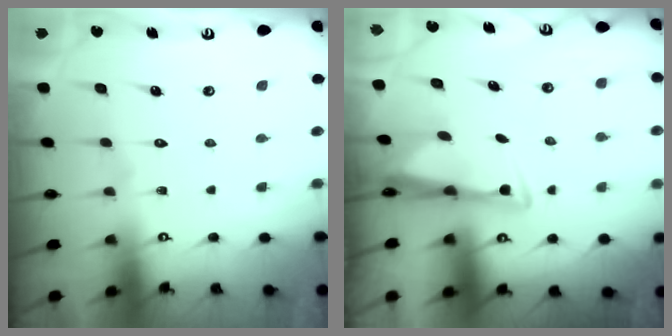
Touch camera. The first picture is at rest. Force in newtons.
{"total": 3.1, "press": 3.0, "slide": 0.9}